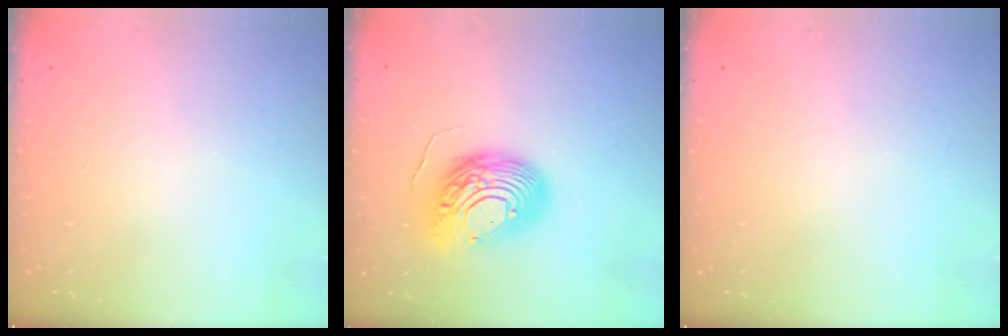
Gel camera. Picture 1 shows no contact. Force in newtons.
{"total": 13.5, "press": 13.4, "slide": 1.7}
{"total": 0.0}